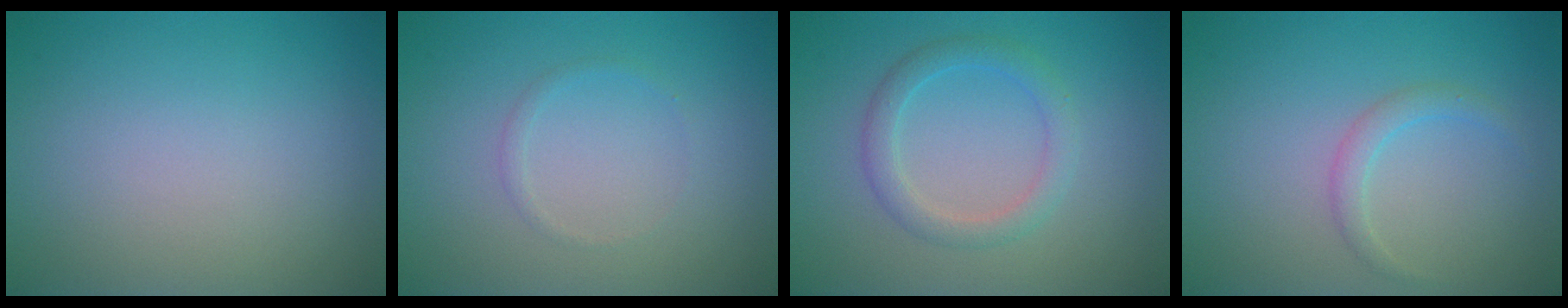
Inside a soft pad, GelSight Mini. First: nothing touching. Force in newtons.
{"total": 0.6, "press": 0.6, "slide": 0.0}
{"total": 2.4, "press": 2.4, "slide": 0.1}
{"total": 1.4, "press": 1.4, "slide": 0.1}